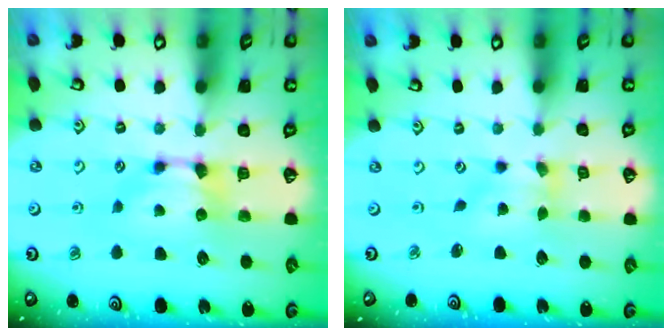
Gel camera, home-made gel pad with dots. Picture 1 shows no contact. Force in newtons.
{"total": 1.2, "press": 0.6, "slide": 1.1}